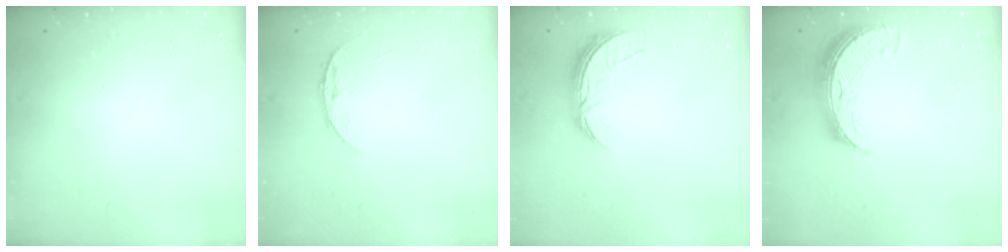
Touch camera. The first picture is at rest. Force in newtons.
{"total": 6.5, "press": 6.5, "slide": 0.7}
{"total": 7.2, "press": 7.1, "slide": 0.5}
{"total": 10.6, "press": 10.6, "slide": 1.0}